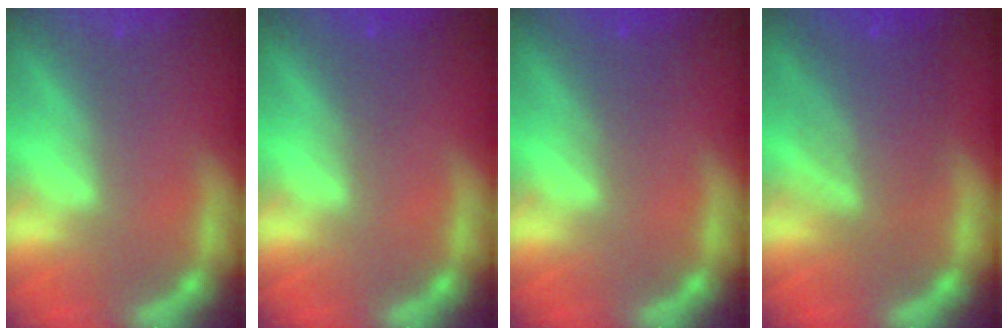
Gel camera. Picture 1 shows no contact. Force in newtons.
{"total": 1.5}
{"total": 2.0}
{"total": 6.6}